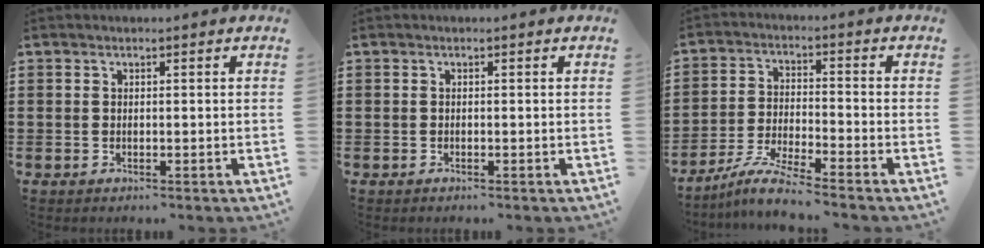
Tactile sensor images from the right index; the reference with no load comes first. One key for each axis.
{"total": 0.0}
{"total": 6.0, "fx": -5.4, "fy": -0.3, "fz": 2.5, "tx": -0.062, "ty": -0.014, "tz": -0.107}